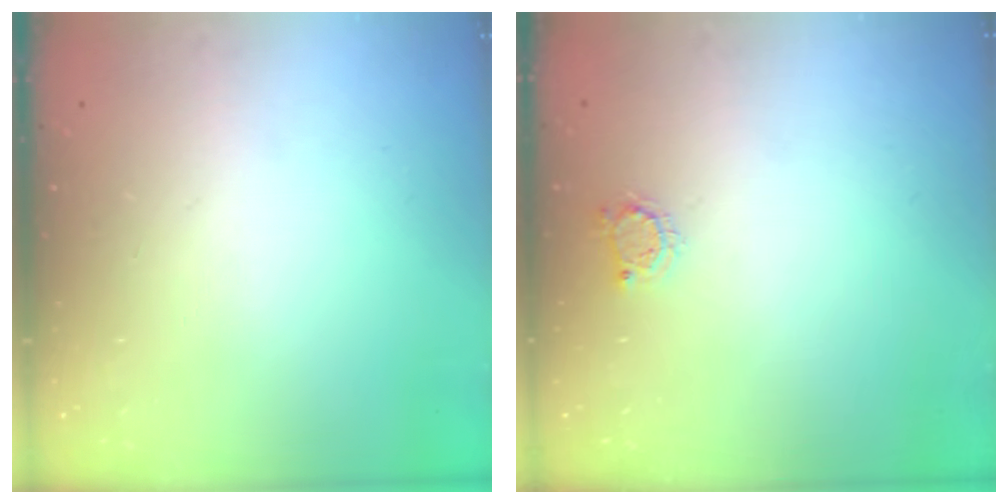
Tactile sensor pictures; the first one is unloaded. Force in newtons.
{"total": 3.6, "press": 3.6, "slide": 0.5}